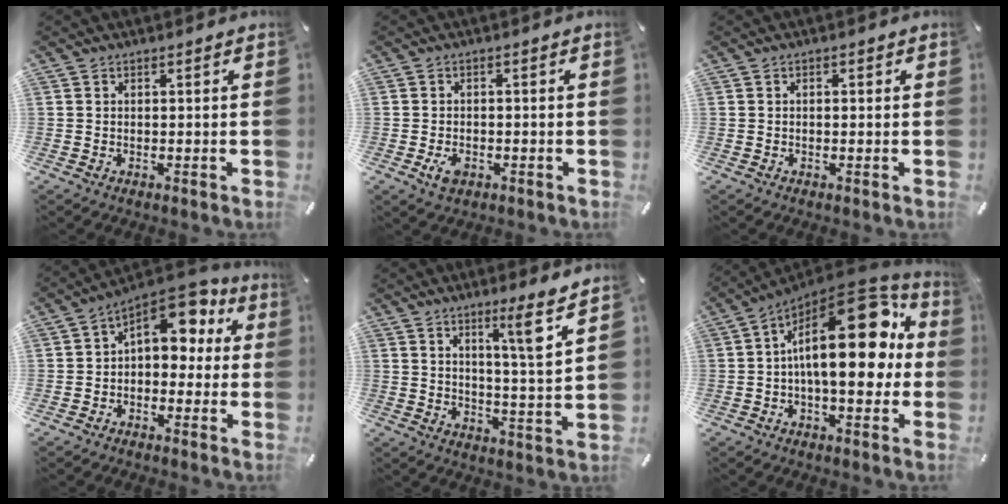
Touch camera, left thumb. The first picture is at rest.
{"total": 3.3, "force": [-1.4, 2.2, 2.1], "torque": [-0.053, 0.002, -0.026]}
{"total": 0.7, "force": [-0.2, 0.5, 0.4], "torque": [-0.010, 0.003, -0.005]}
{"total": 9.0, "force": [4.0, 6.0, 5.3], "torque": [-0.070, -0.034, 0.071]}
{"total": 8.4, "force": [5.4, -0.2, 6.5], "torque": [-0.100, -0.041, 0.080]}
{"total": 23.3, "force": [4.1, 11.4, 19.9], "torque": [-0.286, -0.040, 0.071]}